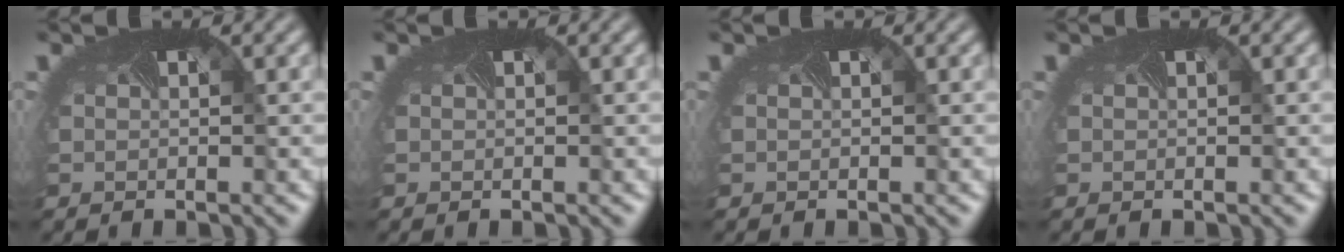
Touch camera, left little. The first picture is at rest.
{"total": 0.0}
{"total": 0.0}
{"total": 0.0}